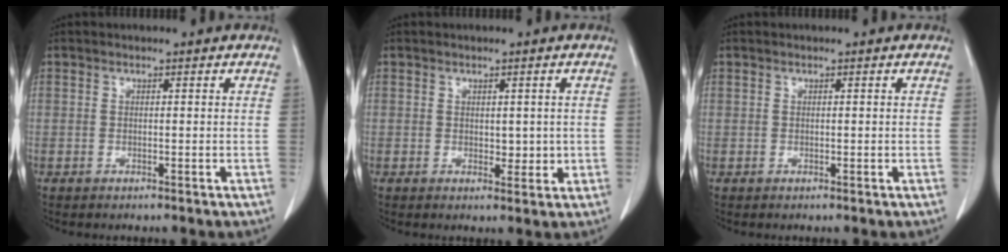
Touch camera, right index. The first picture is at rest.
{"total": 2.5, "force": [0.2, 1.6, 1.9], "torque": [-0.019, -0.002, 0.010]}
{"total": 0.0}